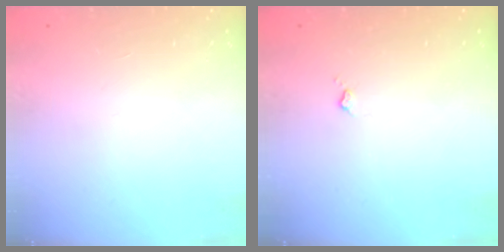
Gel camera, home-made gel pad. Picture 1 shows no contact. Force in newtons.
{"total": 3.6, "press": 3.5, "slide": 0.5}